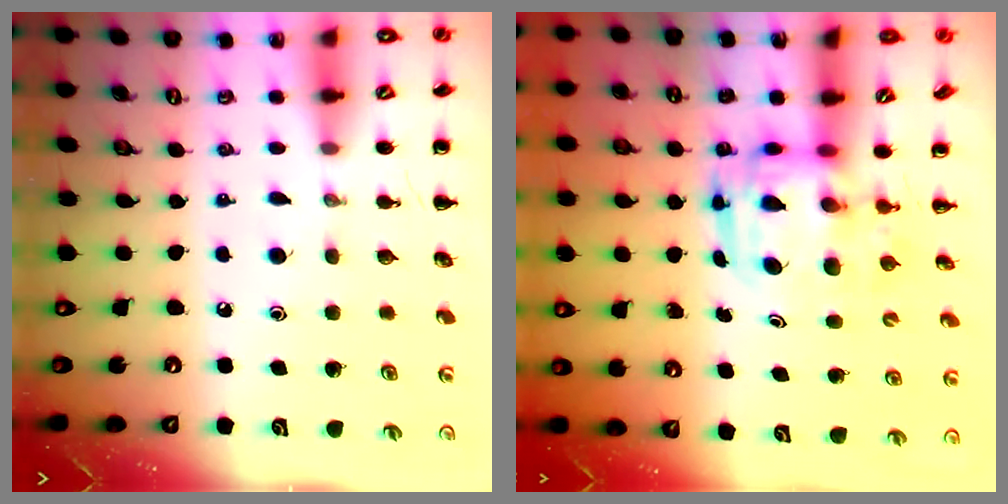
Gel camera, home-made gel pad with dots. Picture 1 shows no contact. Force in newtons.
{"total": 3.3, "press": 3.2, "slide": 0.6}